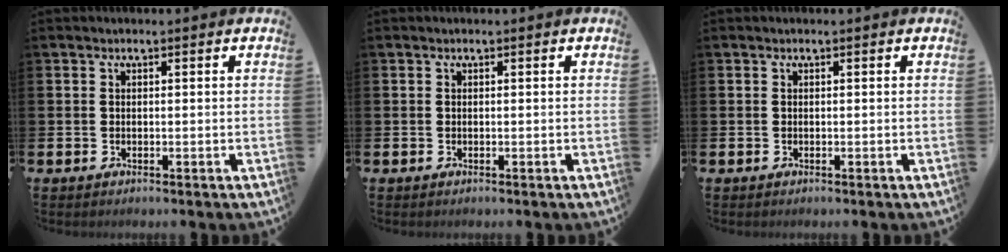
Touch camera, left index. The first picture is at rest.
{"total": 0.0}
{"total": 0.0}